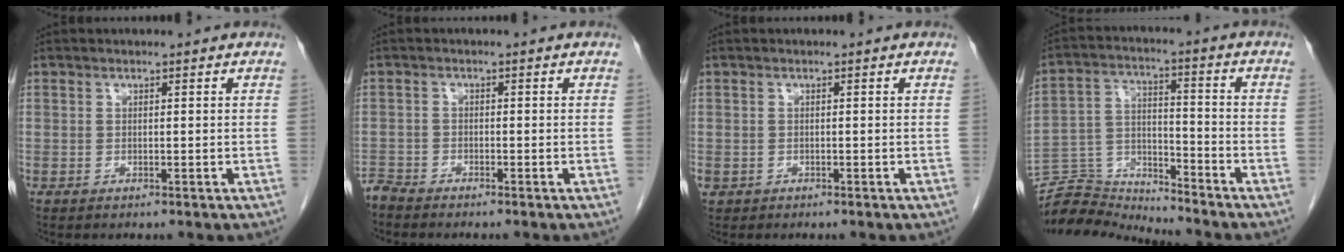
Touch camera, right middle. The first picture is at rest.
{"total": 2.0, "force": [-2.0, -0.1, -0.2], "torque": [0.006, -0.008, -0.040]}
{"total": 1.1, "force": [-0.5, 0.9, 0.3], "torque": [-0.011, 0.003, -0.004]}
{"total": 8.8, "force": [-8.6, -0.3, -1.5], "torque": [0.026, 0.028, -0.162]}